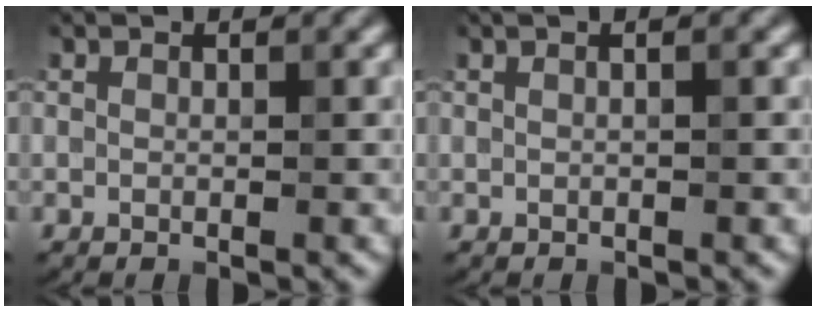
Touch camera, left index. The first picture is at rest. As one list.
[{"total": 1.9, "force": [0.7, 0.9, 1.5], "torque": [-0.004, 0.004, -0.006]}]